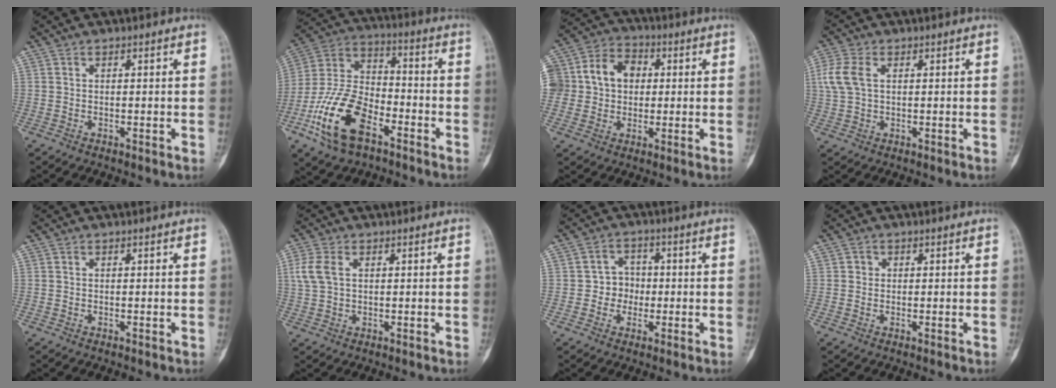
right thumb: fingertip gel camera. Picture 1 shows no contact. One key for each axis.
{"total": 17.2, "fx": -8.2, "fy": 9.3, "fz": 12.0, "tx": -0.232, "ty": 0.047, "tz": -0.159}
{"total": 14.2, "fx": 2.0, "fy": 11.8, "fz": 7.6, "tx": -0.122, "ty": 0.035, "tz": 0.035}
{"total": 6.0, "fx": 1.3, "fy": 3.6, "fz": 4.5, "tx": -0.116, "ty": 0.011, "tz": 0.027}
{"total": 0.0}
{"total": 4.7, "fx": 1.2, "fy": 2.9, "fz": 3.5, "tx": -0.090, "ty": 0.009, "tz": 0.025}
{"total": 4.7, "fx": -0.7, "fy": 4.4, "fz": 1.6, "tx": 0.016, "ty": 0.014, "tz": -0.021}
{"total": 1.0, "fx": 0.1, "fy": 1.0, "fz": 0.2, "tx": 0.003, "ty": 0.003, "tz": 0.000}